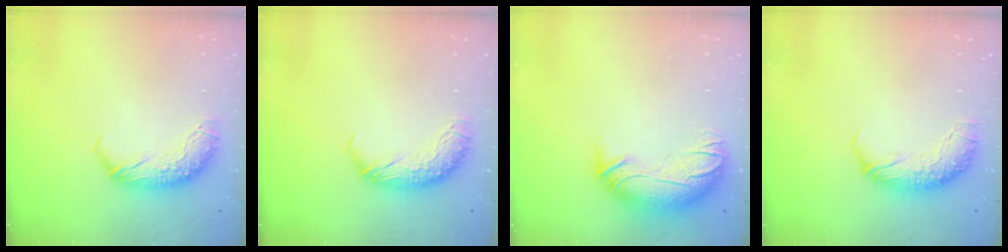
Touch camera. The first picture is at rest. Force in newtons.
{"total": 0.0}
{"total": 3.0, "press": 0.4, "slide": 2.9}
{"total": 2.3, "press": 1.0, "slide": 2.1}